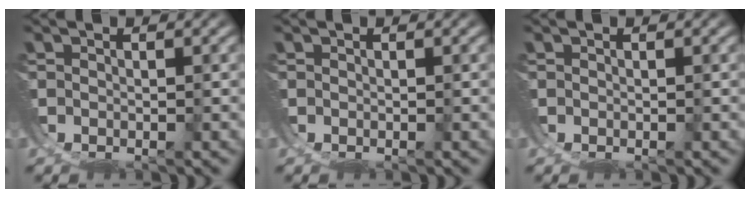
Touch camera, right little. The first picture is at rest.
{"total": 0.0}
{"total": 0.0}